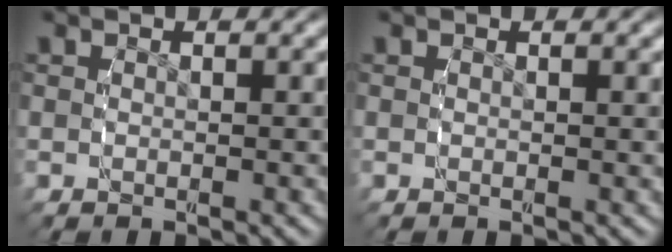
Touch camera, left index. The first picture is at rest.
{"total": 0.0}